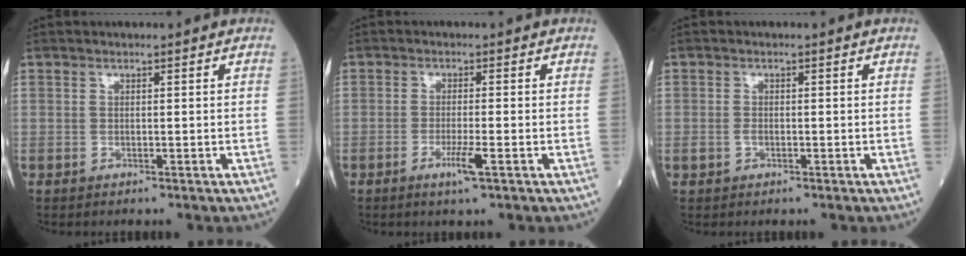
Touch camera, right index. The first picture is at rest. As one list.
[{"total": 3.2, "force": [-1.5, -0.2, 2.8], "torque": [-0.056, -0.007, -0.030]}, {"total": 1.2, "force": [-0.4, 0.8, 0.8], "torque": [-0.017, 0.001, -0.004]}]